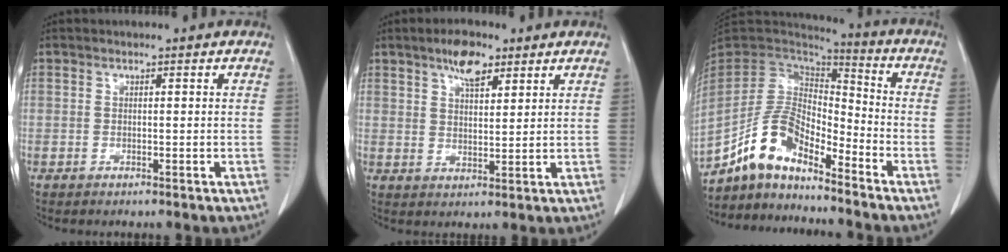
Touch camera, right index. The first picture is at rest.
{"total": 5.5, "force": [3.6, 2.1, 3.7], "torque": [-0.068, 0.006, 0.062]}
{"total": 11.5, "force": [-9.2, 3.5, 5.9], "torque": [-0.122, 0.032, -0.175]}